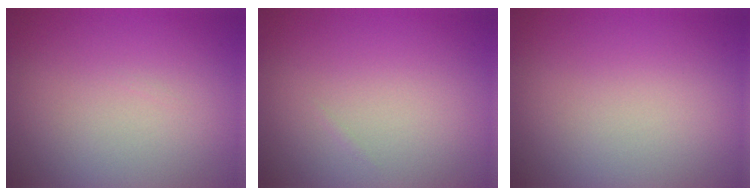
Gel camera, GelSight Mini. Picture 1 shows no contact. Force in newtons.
{"total": 0.0}
{"total": 0.0}